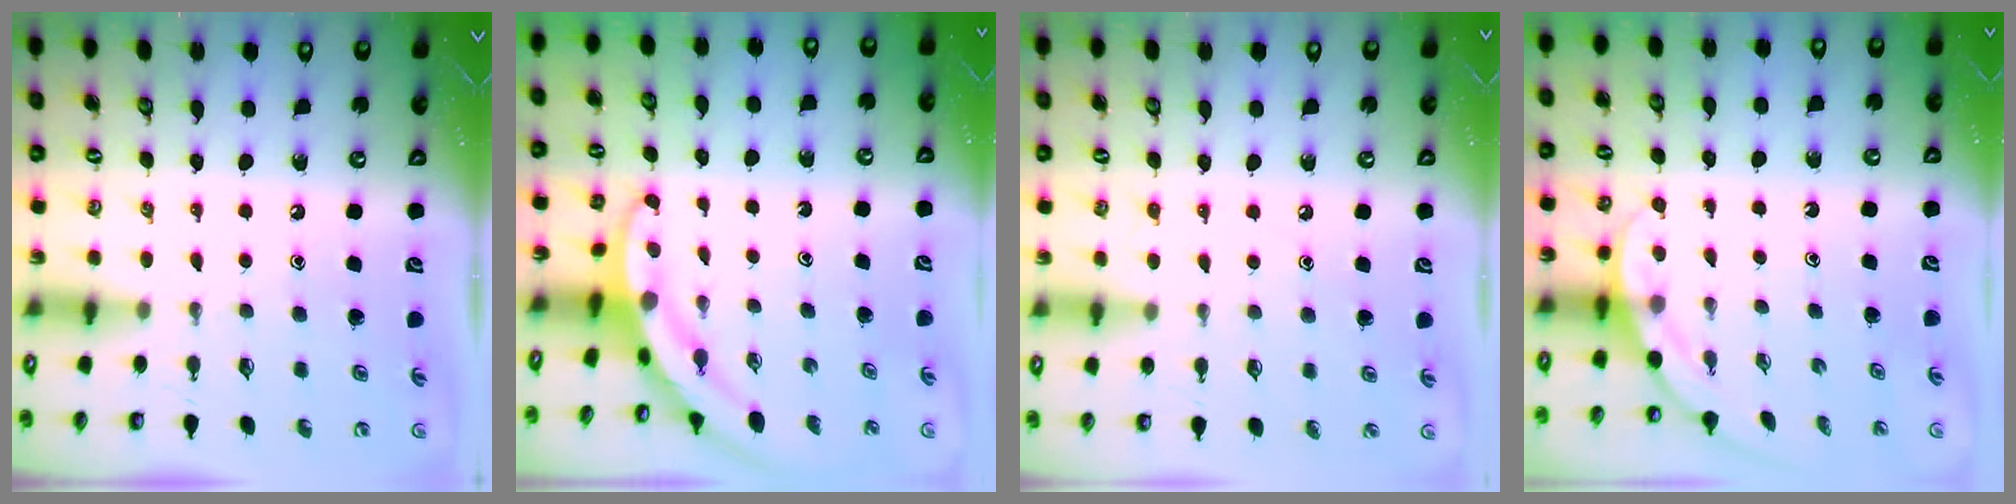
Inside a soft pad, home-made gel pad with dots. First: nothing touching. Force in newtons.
{"total": 3.3, "press": 3.3, "slide": 0.3}
{"total": 4.7, "press": 4.6, "slide": 0.5}
{"total": 3.3, "press": 3.3, "slide": 0.2}